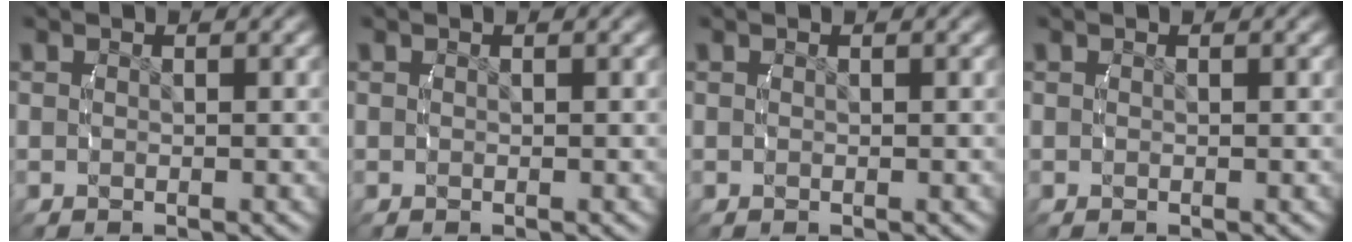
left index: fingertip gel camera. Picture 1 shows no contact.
{"total": 0.0}
{"total": 0.0}
{"total": 0.0}